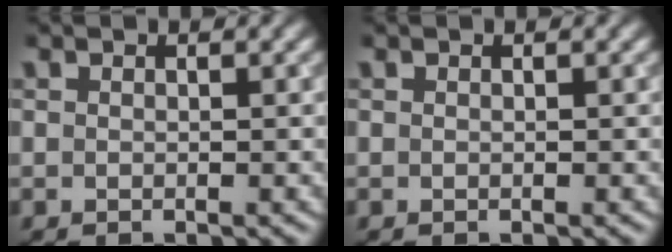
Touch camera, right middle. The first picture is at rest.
{"total": 0.0}